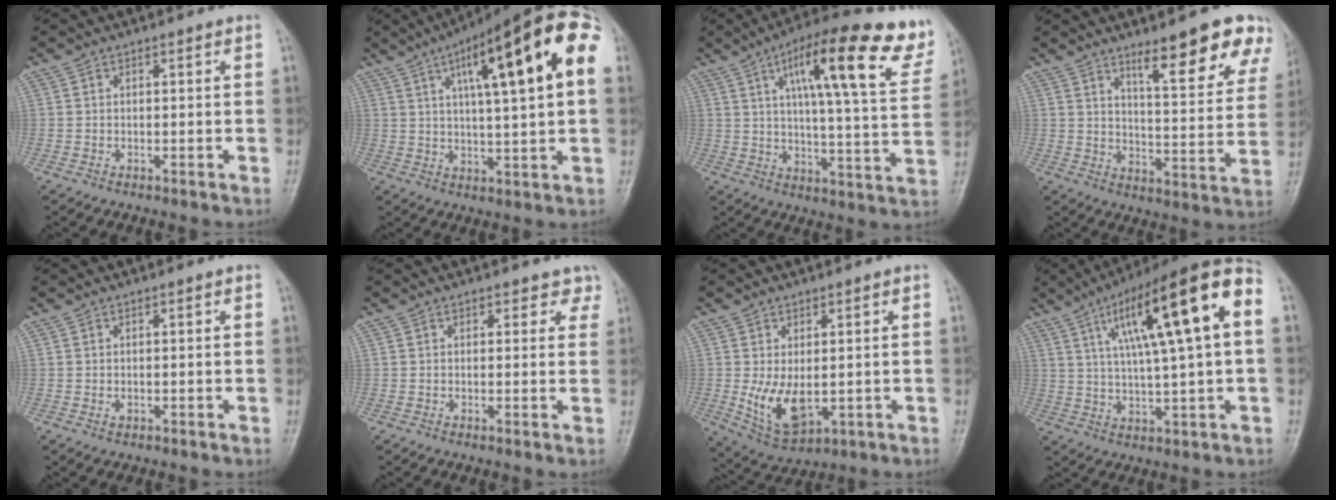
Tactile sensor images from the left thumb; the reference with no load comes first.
{"total": 21.0, "force": [6.5, 4.6, 19.4], "torque": [-0.282, 0.024, 0.089]}
{"total": 22.5, "force": [11.9, 5.5, 18.3], "torque": [-0.235, -0.024, 0.167]}
{"total": 15.4, "force": [10.1, 3.7, 11.0], "torque": [-0.102, -0.063, 0.142]}
{"total": 0.7, "force": [-0.1, 0.5, 0.5], "torque": [-0.007, 0.004, 0.000]}
{"total": 2.8, "force": [2.1, 1.8, 0.6], "torque": [0.030, -0.008, 0.011]}
{"total": 8.5, "force": [-0.6, 4.8, 7.0], "torque": [-0.122, -0.011, 0.006]}
{"total": 20.5, "force": [5.4, 4.1, 19.3], "torque": [-0.308, 0.022, 0.080]}